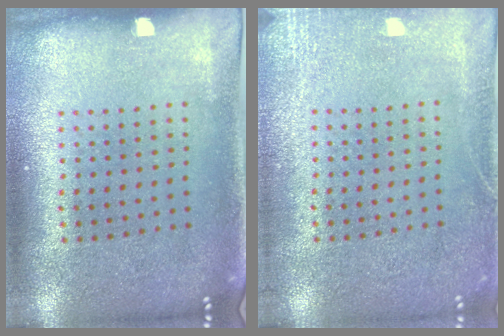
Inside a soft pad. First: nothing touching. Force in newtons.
{"total": 2.5, "press": 2.4, "slide": 0.3}